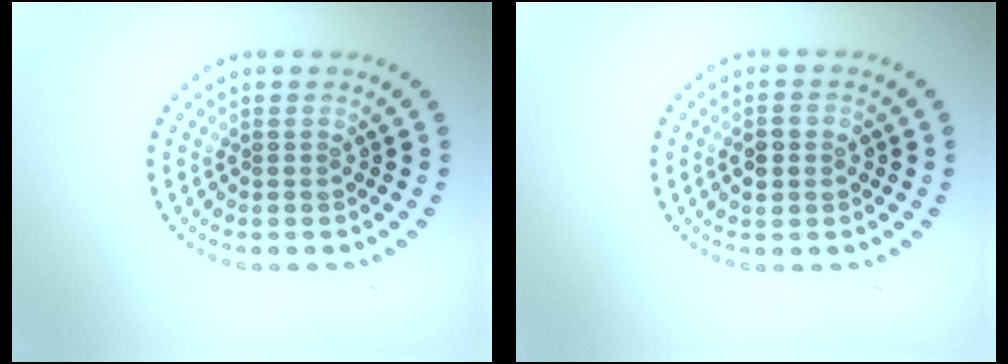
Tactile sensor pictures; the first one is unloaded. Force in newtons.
{"total": 2.5, "press": 2.5, "slide": 0.1}